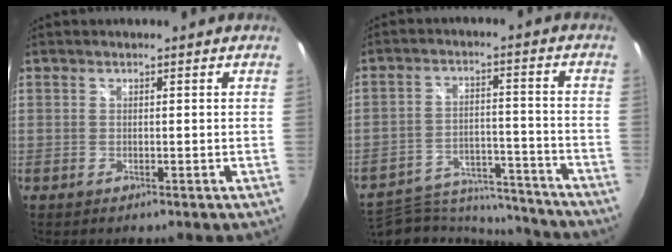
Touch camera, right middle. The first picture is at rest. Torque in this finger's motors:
{"motor_torque": [-1.02, -1.11, -0.17, -0.06]}